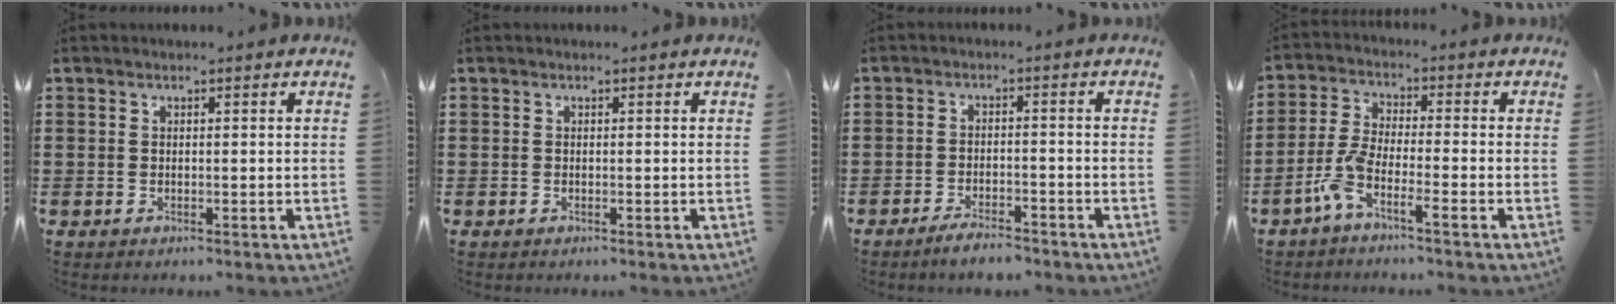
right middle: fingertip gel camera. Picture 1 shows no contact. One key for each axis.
{"total": 0.0}
{"total": 3.2, "fx": -2.9, "fy": 0.4, "fz": 1.1, "tx": -0.020, "ty": 0.005, "tz": -0.058}
{"total": 5.3, "fx": -3.4, "fy": 0.9, "fz": 4.0, "tx": -0.103, "ty": -0.010, "tz": -0.071}